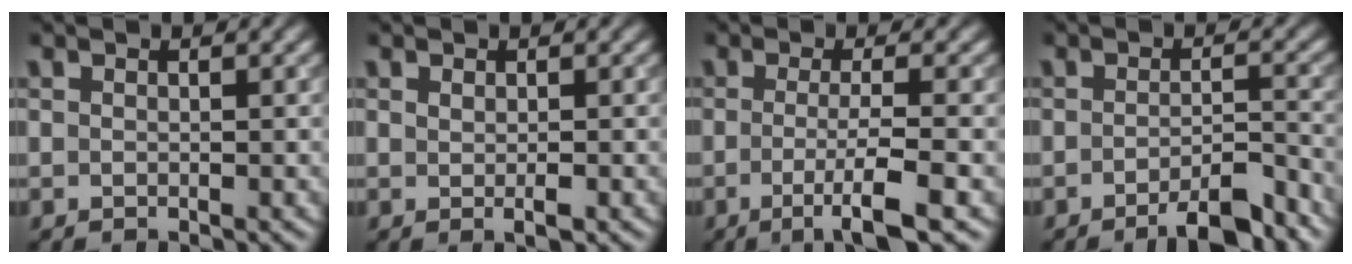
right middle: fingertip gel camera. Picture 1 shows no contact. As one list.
[{"total": 1.0, "force": [0.0, 0.3, 1.0], "torque": [-0.016, -0.004, 0.002]}, {"total": 4.7, "force": [-1.4, 0.8, 4.4], "torque": [-0.072, -0.006, -0.029]}, {"total": 4.4, "force": [-3.0, 0.9, 3.1], "torque": [-0.044, 0.002, -0.048]}]